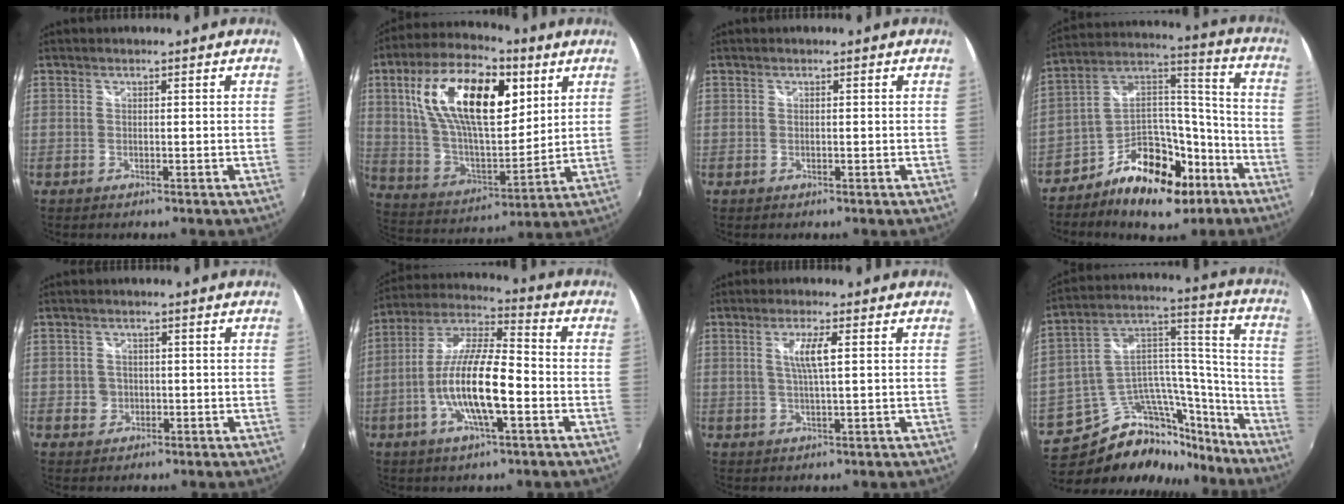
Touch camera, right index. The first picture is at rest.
{"total": 24.0, "force": [8.8, 11.3, 19.2], "torque": [-0.361, 0.017, 0.160]}
{"total": 0.0}
{"total": 17.9, "force": [-10.3, 10.2, 10.6], "torque": [-0.195, 0.051, -0.164]}
{"total": 3.1, "force": [-0.6, 2.9, 0.6], "torque": [-0.013, 0.001, -0.008]}
{"total": 15.0, "force": [-4.3, 3.7, 13.9], "torque": [-0.276, -0.004, -0.085]}
{"total": 4.4, "force": [1.0, 0.3, 4.3], "torque": [-0.082, -0.003, 0.018]}
{"total": 23.3, "force": [-18.3, 11.1, 9.1], "torque": [-0.149, 0.079, -0.271]}